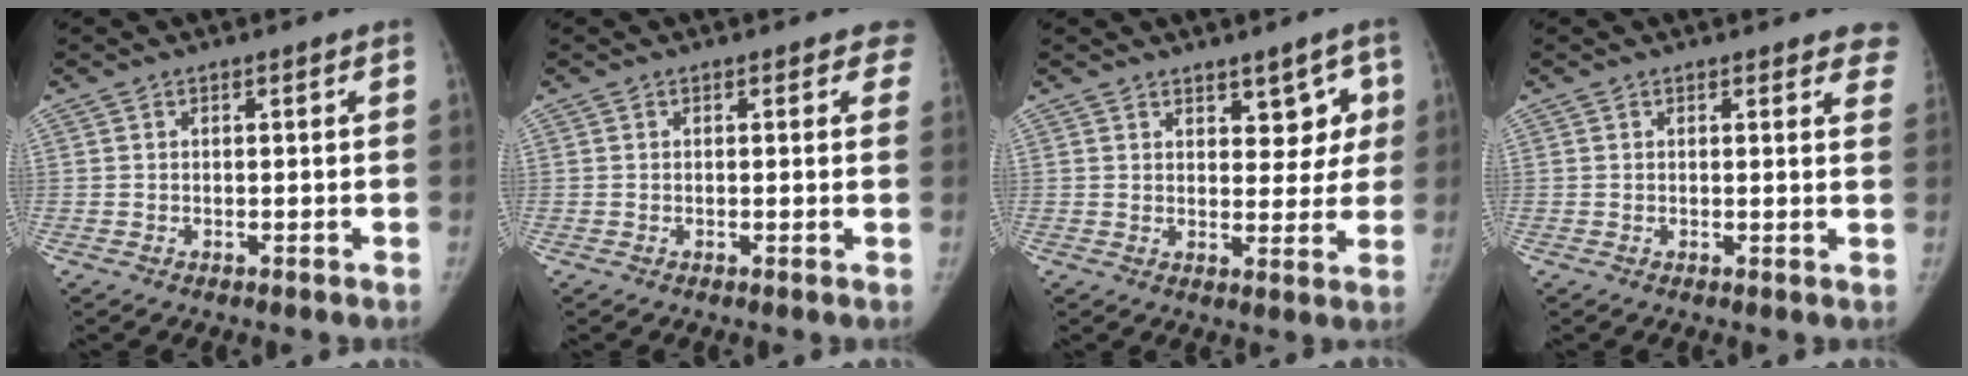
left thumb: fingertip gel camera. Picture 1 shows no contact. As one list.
[{"total": 2.5, "force": [2.0, 1.4, 0.7], "torque": [0.024, -0.006, 0.003]}, {"total": 6.8, "force": [3.1, 4.1, 4.4], "torque": [-0.010, -0.018, 0.042]}, {"total": 5.3, "force": [4.6, 1.8, 1.8], "torque": [0.013, -0.019, 0.032]}]